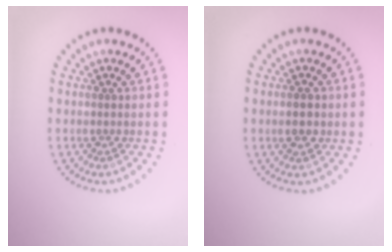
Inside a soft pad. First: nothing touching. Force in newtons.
{"total": 2.4, "press": 2.4, "slide": 0.0}